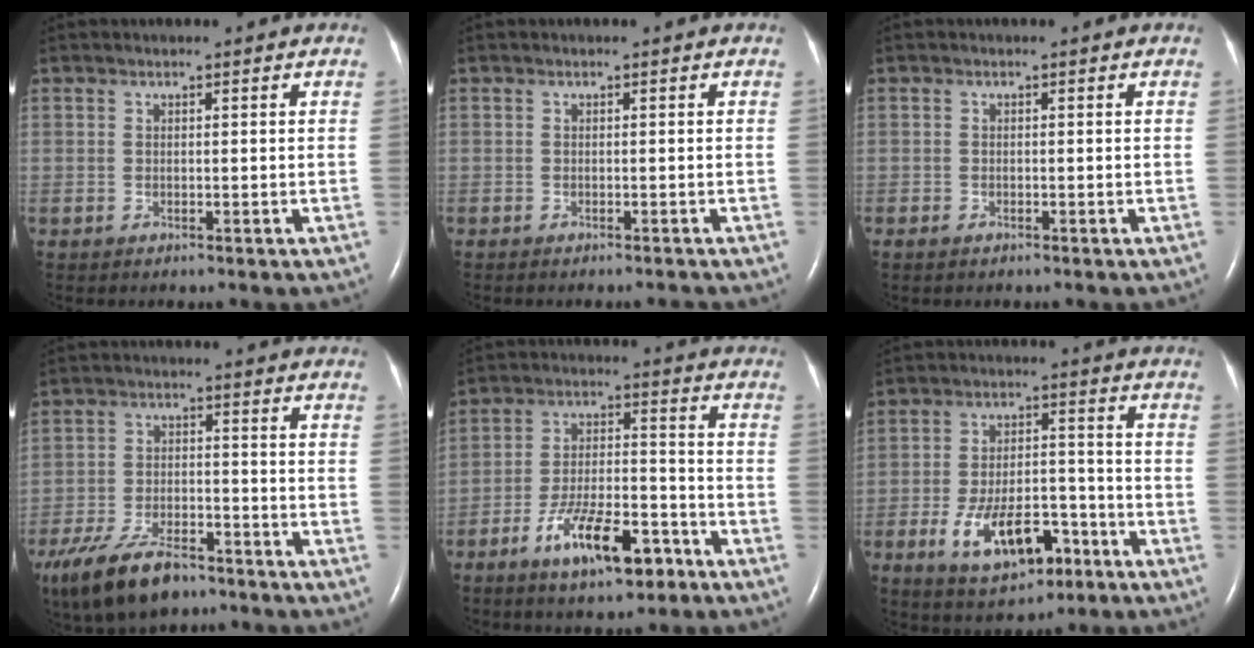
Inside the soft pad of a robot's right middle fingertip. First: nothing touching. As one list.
[{"total": 0.6, "force": [-0.6, -0.1, 0.0], "torque": [-0.004, -0.003, -0.008]}, {"total": 0.8, "force": [-0.6, 0.4, 0.4], "torque": [-0.010, -0.001, -0.008]}, {"total": 13.0, "force": [-9.5, 5.0, 7.4], "torque": [-0.149, -0.015, -0.166]}, {"total": 12.0, "force": [-7.0, 3.8, 8.9], "torque": [-0.157, 0.007, -0.116]}, {"total": 11.7, "force": [-5.6, 5.4, 8.7], "torque": [-0.156, 0.007, -0.084]}]